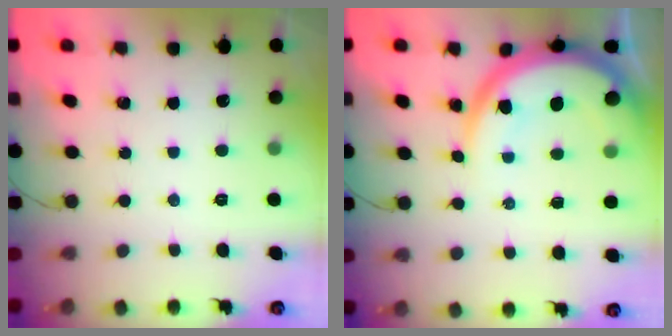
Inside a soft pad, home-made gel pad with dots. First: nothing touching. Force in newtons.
{"total": 12.2, "press": 12.1, "slide": 1.1}